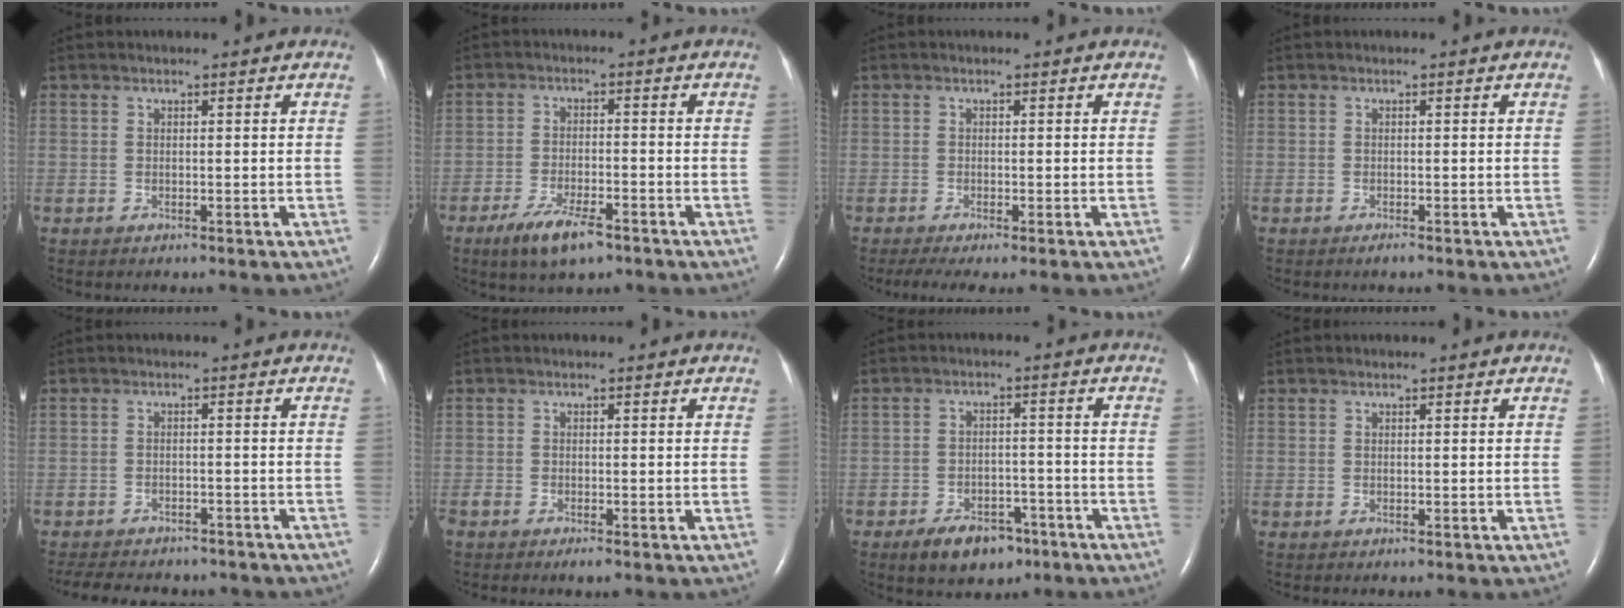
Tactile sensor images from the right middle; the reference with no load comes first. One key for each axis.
{"total": 7.0, "fx": -4.6, "fy": 1.8, "fz": 4.9, "tx": -0.102, "ty": -0.011, "tz": -0.077}
{"total": 4.0, "fx": -2.7, "fy": 0.5, "fz": 2.9, "tx": -0.050, "ty": -0.014, "tz": -0.046}
{"total": 0.6, "fx": -0.5, "fy": 0.0, "fz": 0.4, "tx": -0.010, "ty": -0.002, "tz": -0.008}
{"total": 15.4, "fx": -13.4, "fy": 5.2, "fz": 5.7, "tx": -0.129, "ty": -0.008, "tz": -0.166}
{"total": 2.4, "fx": -1.8, "fy": 0.6, "fz": 1.4, "tx": -0.026, "ty": -0.007, "tz": -0.029}
{"total": 7.4, "fx": -4.9, "fy": 4.0, "fz": 3.8, "tx": -0.068, "ty": 0.003, "tz": -0.072}
{"total": 0.0}